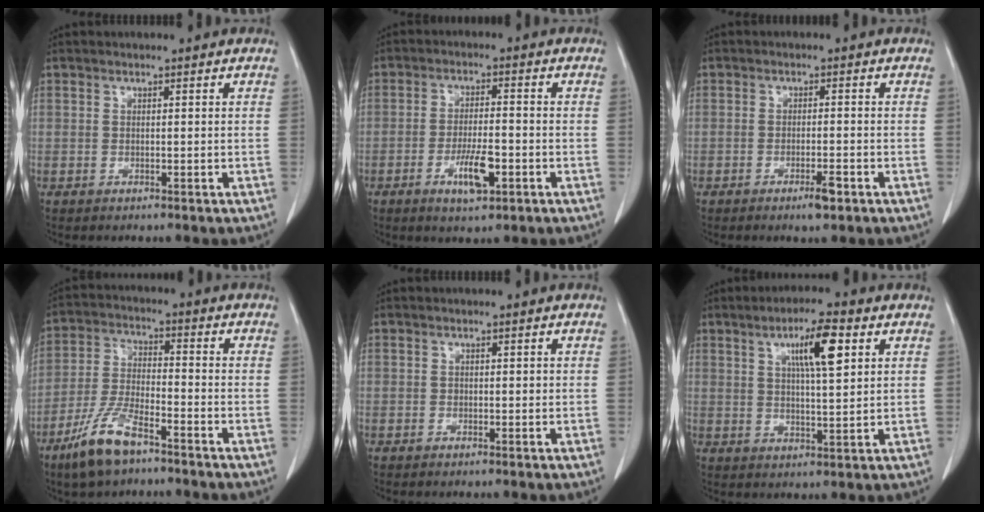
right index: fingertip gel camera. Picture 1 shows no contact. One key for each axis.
{"total": 6.2, "fx": -2.6, "fy": 1.6, "fz": 5.4, "tx": -0.099, "ty": -0.004, "tz": -0.042}
{"total": 2.9, "fx": -1.7, "fy": 0.5, "fz": 2.3, "tx": -0.033, "ty": -0.001, "tz": -0.025}
{"total": 9.5, "fx": -6.5, "fy": 2.5, "fz": 6.5, "tx": -0.141, "ty": -0.013, "tz": -0.125}
{"total": 0.6, "fx": 0.0, "fy": 0.5, "fz": 0.4, "tx": -0.003, "ty": 0.003, "tz": -0.001}
{"total": 8.1, "fx": 3.4, "fy": 1.1, "fz": 7.3, "tx": -0.127, "ty": 0.005, "tz": 0.056}